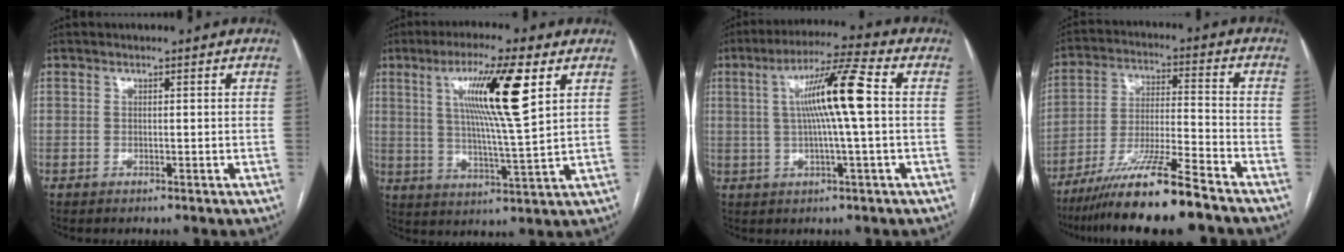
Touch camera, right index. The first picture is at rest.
{"total": 13.0, "force": [5.0, -0.2, 12.0], "torque": [-0.212, 0.004, 0.087]}
{"total": 10.7, "force": [1.2, -0.5, 10.6], "torque": [-0.188, 0.013, 0.018]}
{"total": 14.1, "force": [-10.9, -0.3, 9.0], "torque": [-0.167, -0.026, -0.192]}